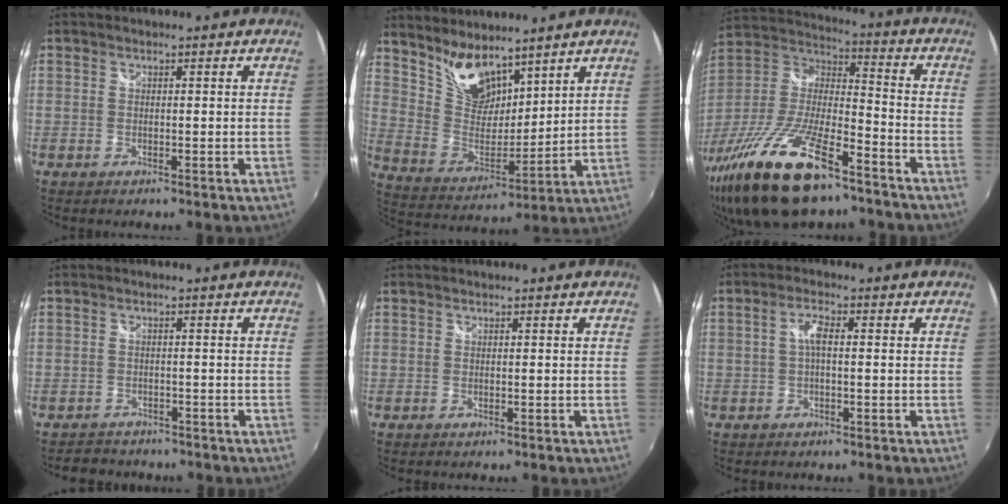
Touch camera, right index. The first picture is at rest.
{"total": 11.8, "force": [9.2, 5.2, 5.3], "torque": [-0.106, -0.001, 0.193]}
{"total": 26.1, "force": [-16.4, 8.7, 18.3], "torque": [-0.371, -0.045, -0.288]}
{"total": 4.5, "force": [-3.9, 2.3, 0.5], "torque": [-0.020, 0.007, -0.059]}
{"total": 0.0}
{"total": 2.8, "force": [-0.1, 0.9, 2.7], "torque": [-0.054, 0.008, -0.002]}